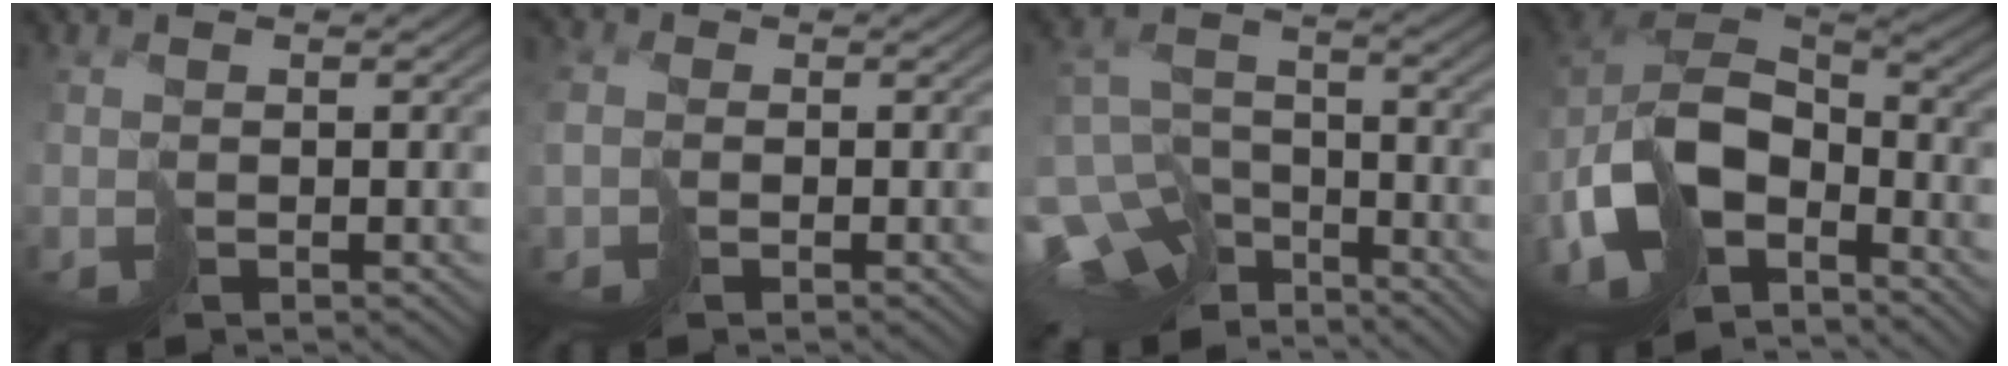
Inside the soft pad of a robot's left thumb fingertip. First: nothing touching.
{"total": 4.5, "force": [-0.8, 3.6, 2.6], "torque": [-0.086, 0.007, -0.027]}
{"total": 12.8, "force": [-9.1, 7.1, 5.6], "torque": [-0.148, -0.021, -0.124]}
{"total": 14.5, "force": [-7.4, 8.4, 9.2], "torque": [-0.219, -0.018, -0.140]}